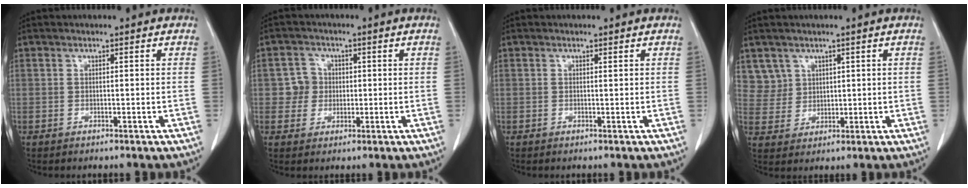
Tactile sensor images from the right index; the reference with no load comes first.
{"total": 3.7, "force": [0.1, 3.7, 0.3], "torque": [0.006, 0.012, 0.004]}
{"total": 0.0}
{"total": 4.9, "force": [2.8, 3.9, -0.4], "torque": [0.022, 0.003, 0.060]}